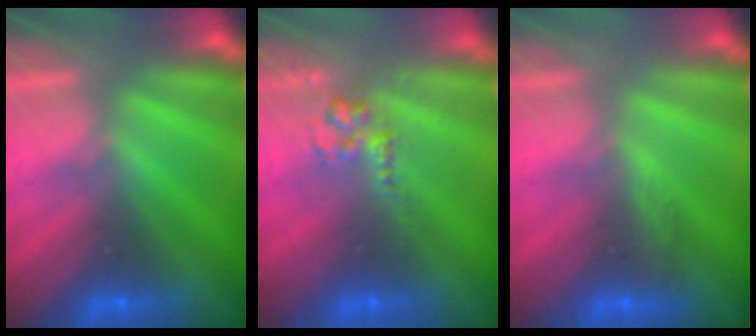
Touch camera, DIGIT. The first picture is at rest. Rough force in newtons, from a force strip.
{"total": 2.7}
{"total": 2.9}